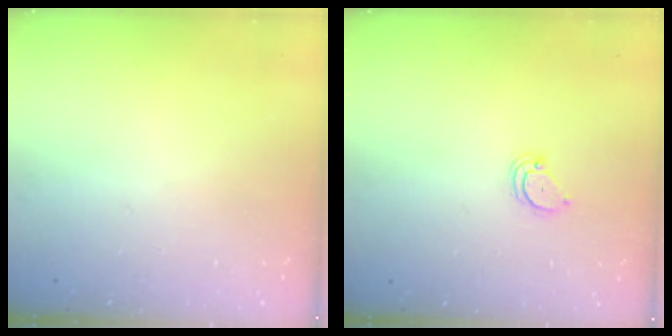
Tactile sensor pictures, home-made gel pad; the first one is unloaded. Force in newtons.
{"total": 3.0, "press": 3.0, "slide": 0.2}